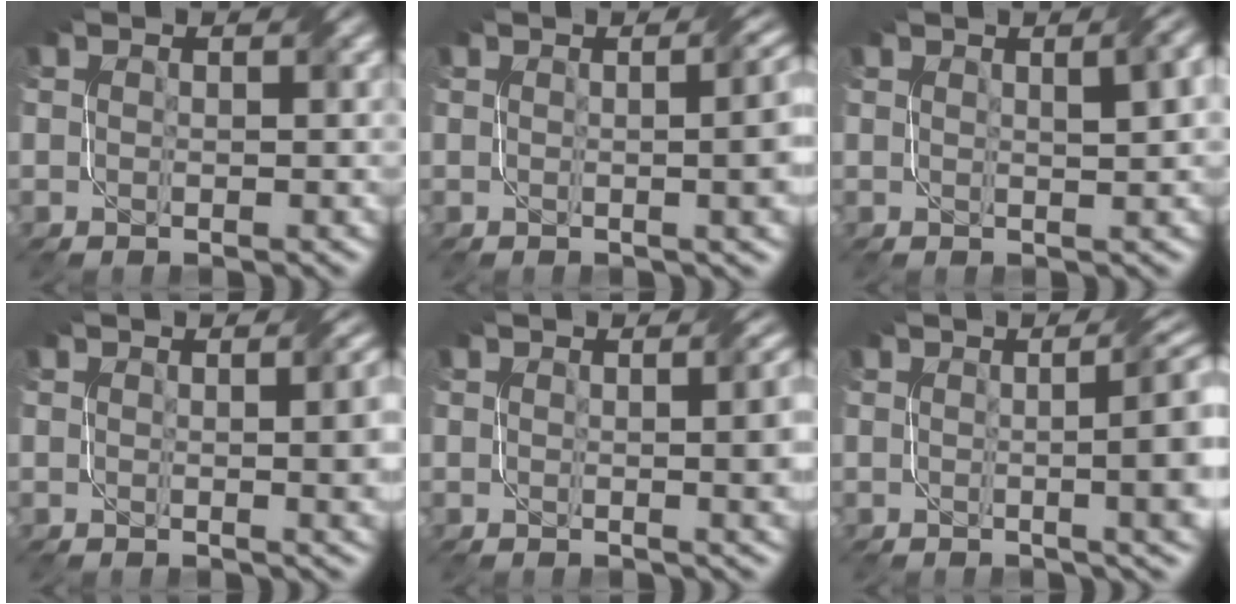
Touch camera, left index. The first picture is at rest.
{"total": 7.3, "force": [0.4, 3.1, 6.5], "torque": [-0.026, 0.020, 0.001]}
{"total": 3.9, "force": [1.6, 1.4, 3.4], "torque": [-0.025, 0.015, 0.016]}
{"total": 4.7, "force": [0.5, 1.6, 4.4], "torque": [-0.035, 0.008, 0.011]}
{"total": 5.1, "force": [0.4, 1.8, 4.7], "torque": [-0.033, 0.009, 0.011]}
{"total": 10.4, "force": [0.8, 4.3, 9.5], "torque": [-0.059, 0.022, -0.003]}